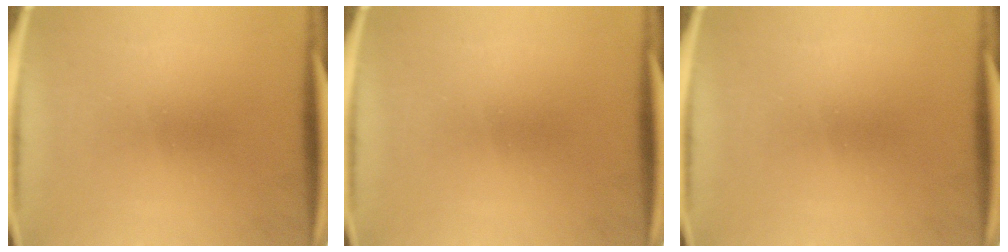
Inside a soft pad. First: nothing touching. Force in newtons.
{"total": 0.0}
{"total": 0.0}